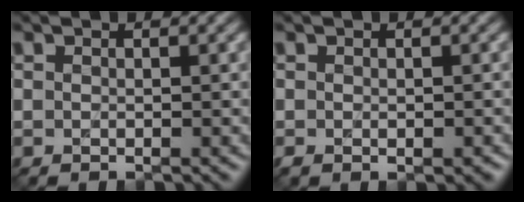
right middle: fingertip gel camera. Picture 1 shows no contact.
{"total": 1.5, "force": [-0.6, 0.7, 1.2], "torque": [-0.021, -0.005, -0.006]}